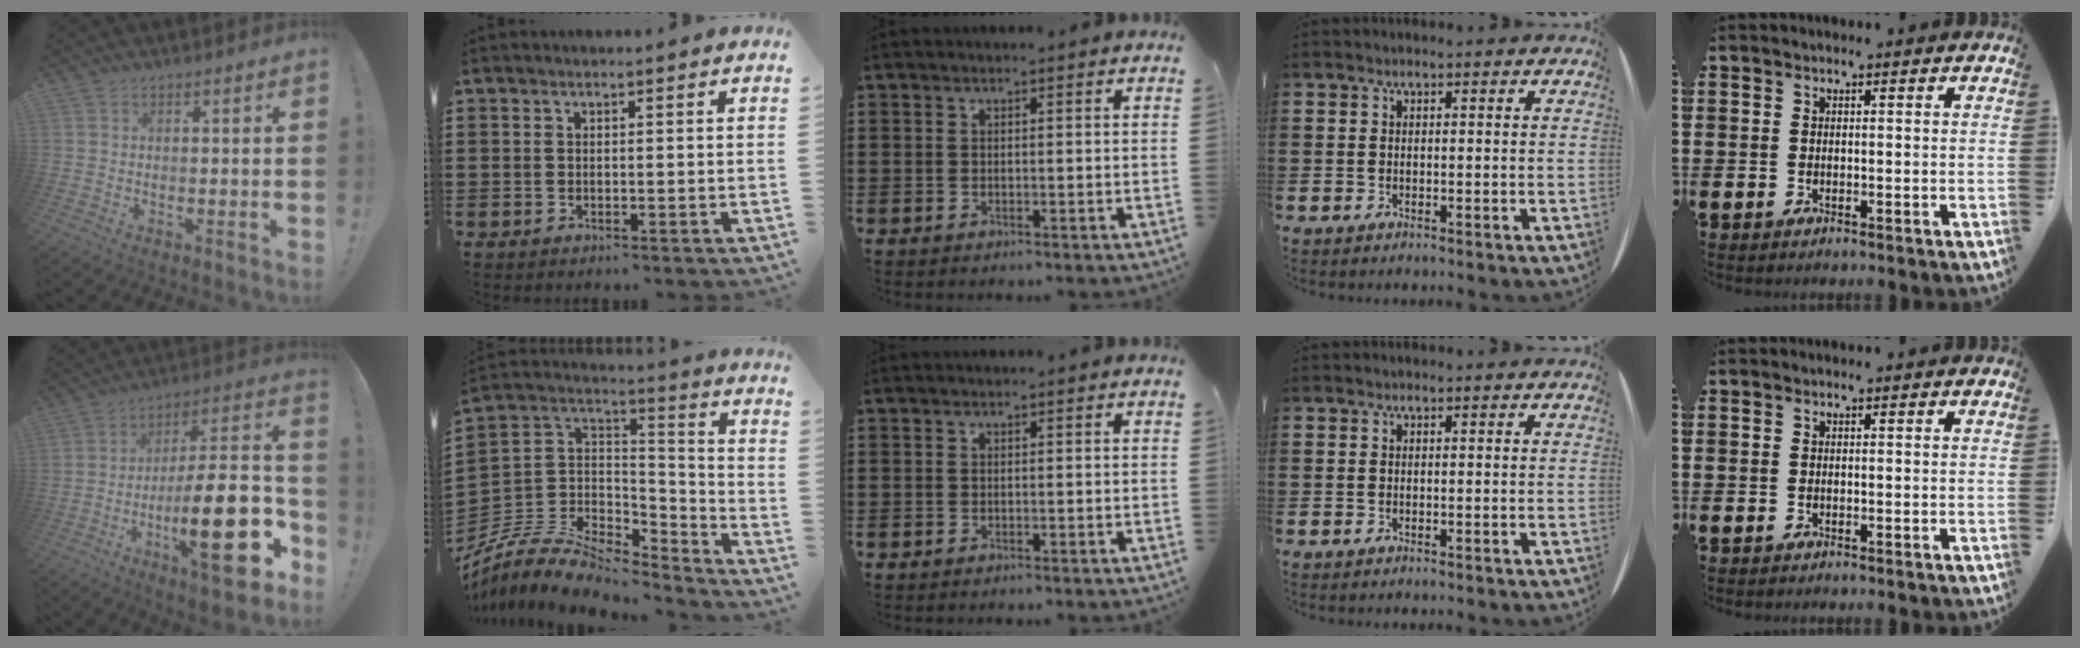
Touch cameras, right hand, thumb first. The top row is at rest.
{"thumb": {"total": 25.8, "force": [-8.6, 6.9, 23.3], "torque": [-0.376, 0.039, -0.137]}, "index": {"total": 8.9, "force": [-7.0, 3.9, 3.8], "torque": [-0.088, 0.007, -0.136]}}